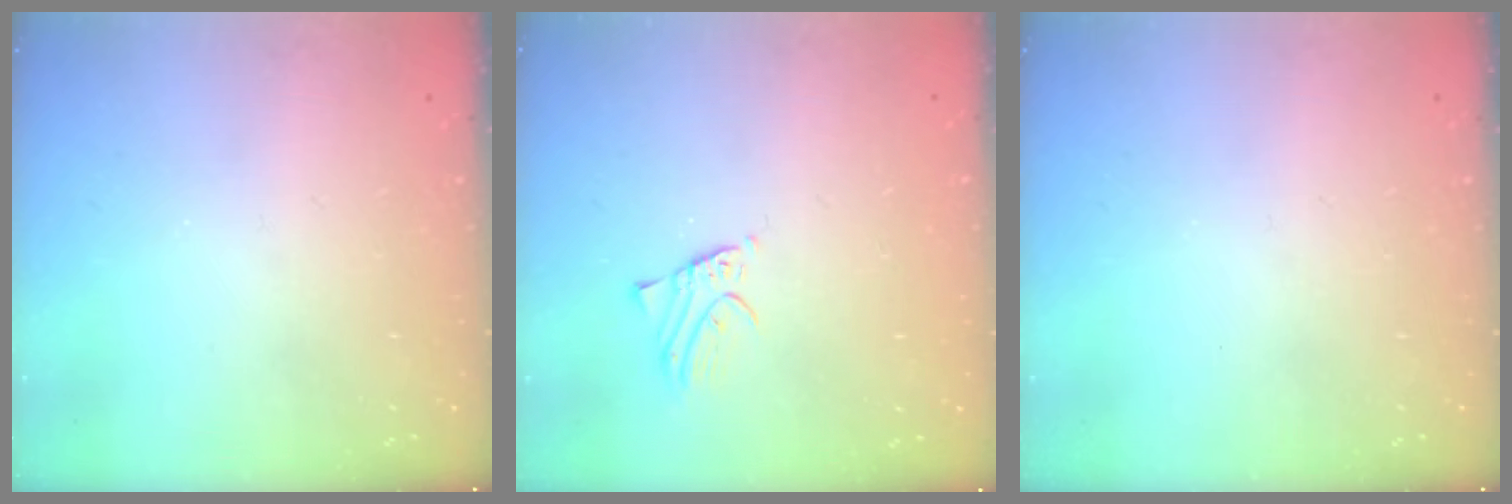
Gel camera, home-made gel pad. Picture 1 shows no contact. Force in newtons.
{"total": 1.5, "press": 1.5, "slide": 0.0}
{"total": 0.0}